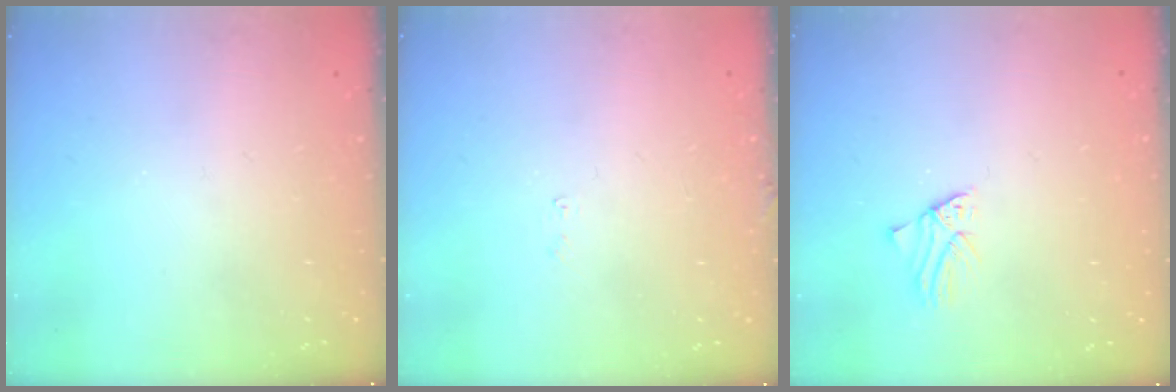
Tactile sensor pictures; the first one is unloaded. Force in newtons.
{"total": 3.2, "press": 3.2, "slide": 0.1}
{"total": 1.1, "press": 1.1, "slide": 0.2}